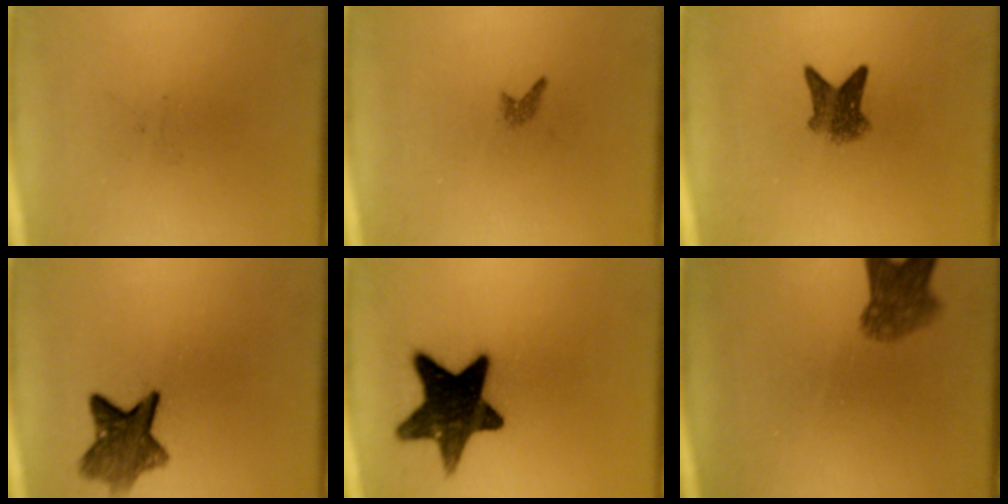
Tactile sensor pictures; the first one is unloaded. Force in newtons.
{"total": 0.7}
{"total": 3.9}
{"total": 7.2}
{"total": 15.0}
{"total": 5.2}